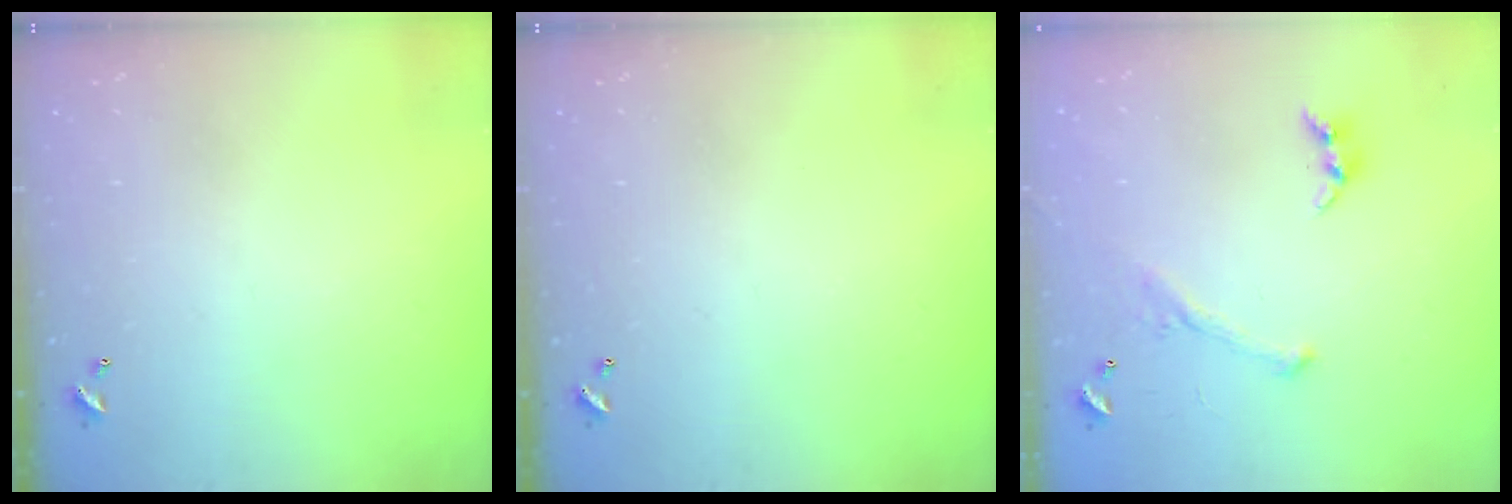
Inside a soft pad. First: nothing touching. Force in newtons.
{"total": 0.0}
{"total": 2.8, "press": 2.6, "slide": 1.0}